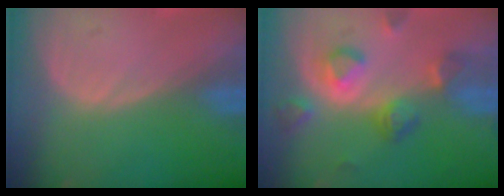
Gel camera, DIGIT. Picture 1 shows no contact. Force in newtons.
{"total": 7.1, "press": 7.0, "slide": 1.2}